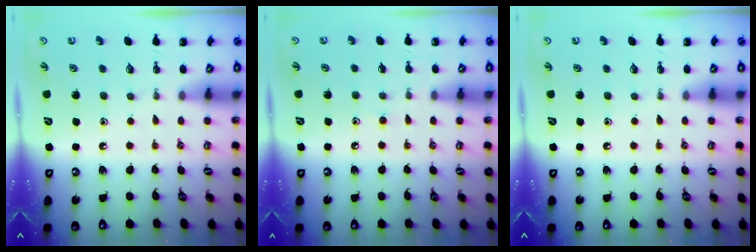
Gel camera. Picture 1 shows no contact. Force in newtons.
{"total": 5.7, "press": 5.4, "slide": 1.9}
{"total": 0.0}